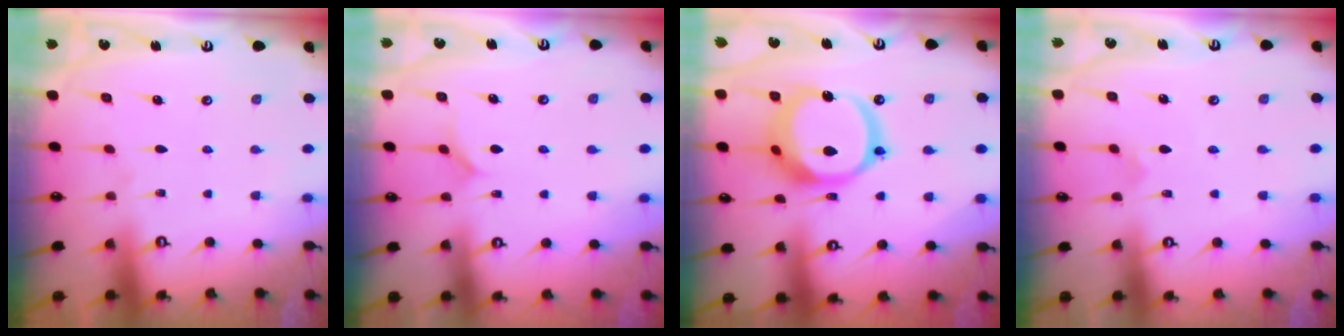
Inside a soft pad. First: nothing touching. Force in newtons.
{"total": 4.4, "press": 4.4, "slide": 0.5}
{"total": 17.0, "press": 16.9, "slide": 2.1}
{"total": 2.9, "press": 2.9, "slide": 0.1}